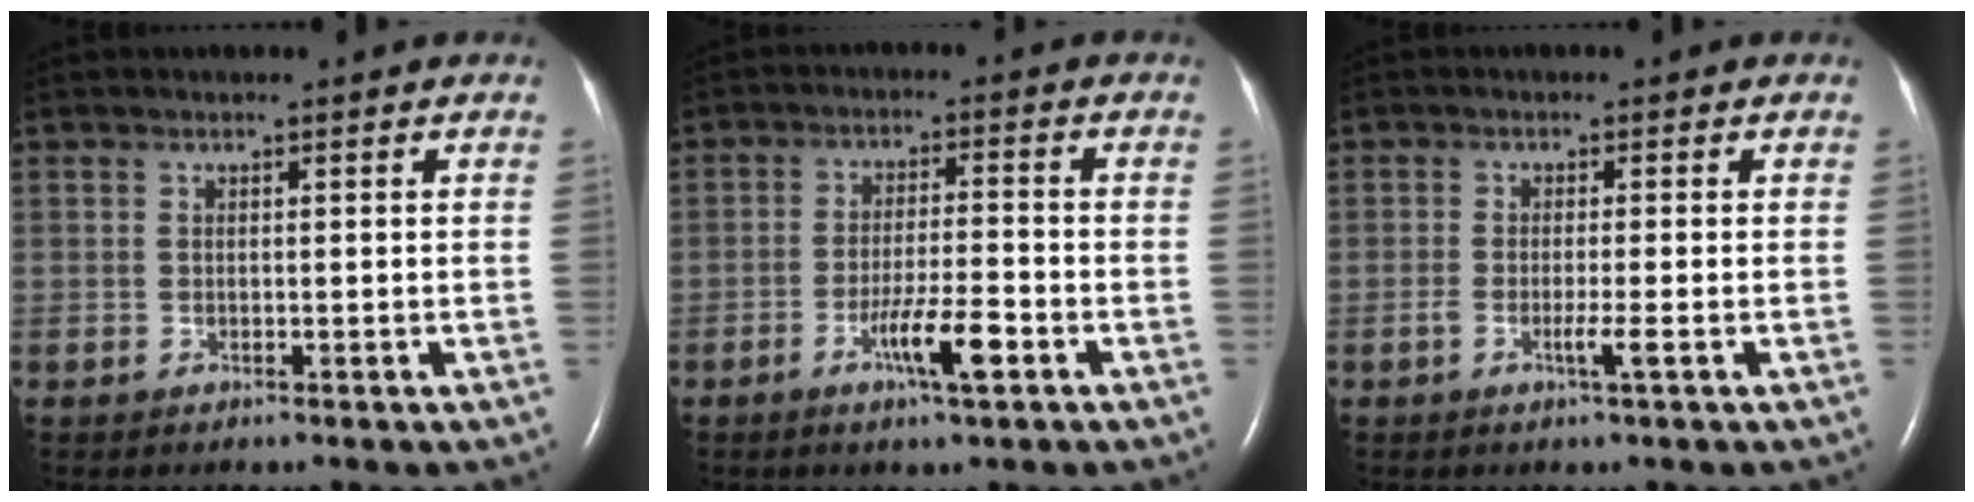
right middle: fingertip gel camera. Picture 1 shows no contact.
{"total": 6.2, "force": [-3.1, 0.3, 5.3], "torque": [-0.100, -0.006, -0.054]}
{"total": 2.2, "force": [-0.9, -0.3, 2.0], "torque": [-0.040, -0.004, -0.018]}